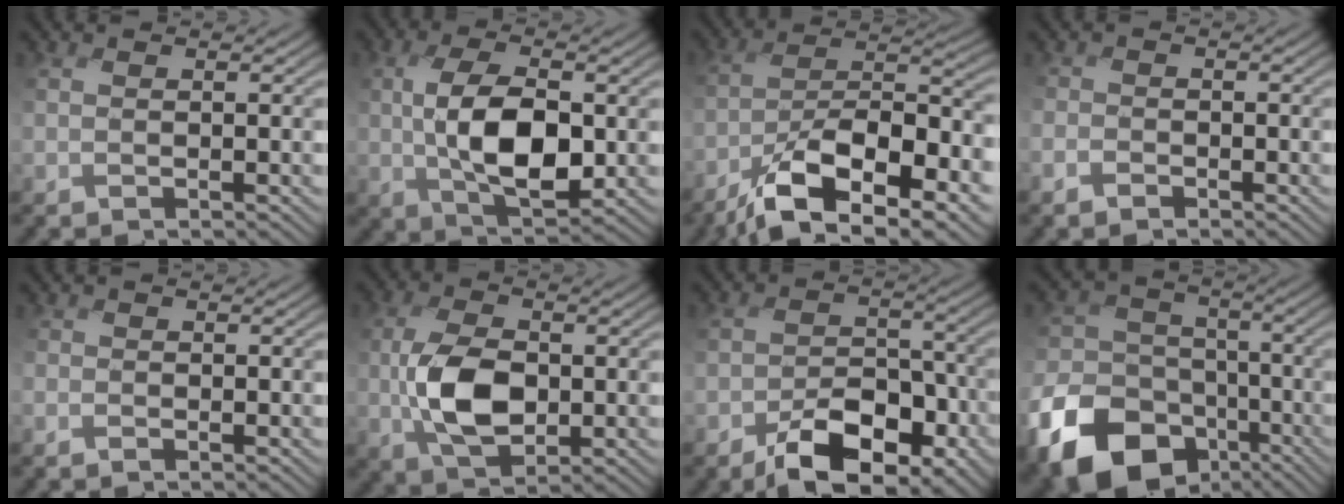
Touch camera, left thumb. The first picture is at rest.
{"total": 9.1, "force": [-0.6, 4.8, 7.7], "torque": [-0.159, -0.009, -0.011]}
{"total": 13.3, "force": [-8.3, 4.8, 9.3], "torque": [-0.159, -0.012, -0.156]}
{"total": 1.9, "force": [-1.6, 0.7, -0.6], "torque": [0.021, -0.002, -0.041]}
{"total": 1.1, "force": [-0.7, -0.1, -0.8], "torque": [0.022, -0.006, -0.021]}
{"total": 7.4, "force": [-1.4, 4.4, 5.8], "torque": [-0.135, -0.002, -0.034]}
{"total": 9.5, "force": [-5.9, 5.0, 5.5], "torque": [-0.082, -0.017, -0.098]}
{"total": 18.8, "force": [-10.8, 13.7, 7.0], "torque": [-0.176, -0.070, -0.187]}